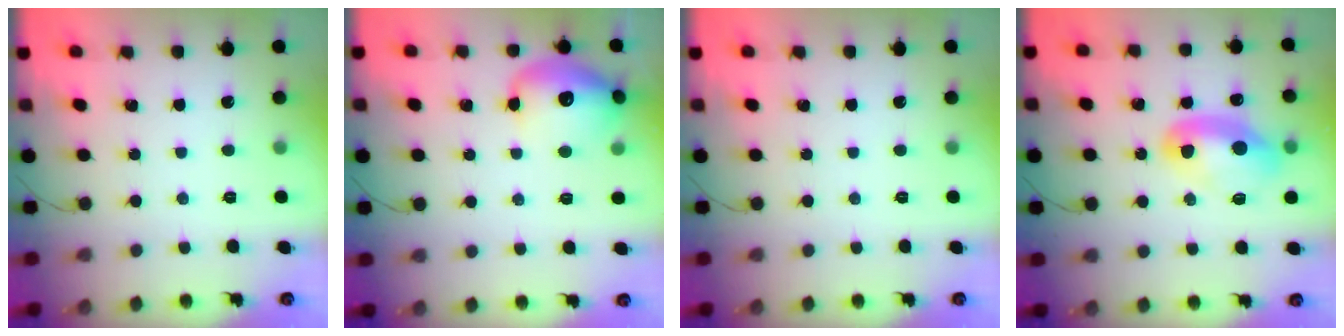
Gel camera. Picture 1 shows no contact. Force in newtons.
{"total": 14.7, "press": 14.5, "slide": 2.4}
{"total": 0.0}
{"total": 11.4, "press": 11.4, "slide": 0.9}